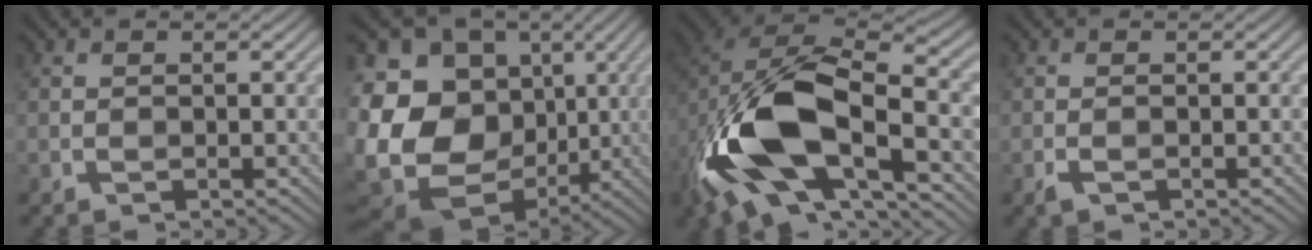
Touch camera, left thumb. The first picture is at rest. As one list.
[{"total": 19.9, "force": [-3.9, 16.2, 11.0], "torque": [-0.251, -0.018, -0.067]}, {"total": 17.1, "force": [-5.7, 9.0, 13.4], "torque": [-0.290, -0.029, -0.101]}, {"total": 0.9, "force": [-0.6, 0.2, 0.7], "torque": [-0.017, 0.001, -0.012]}]